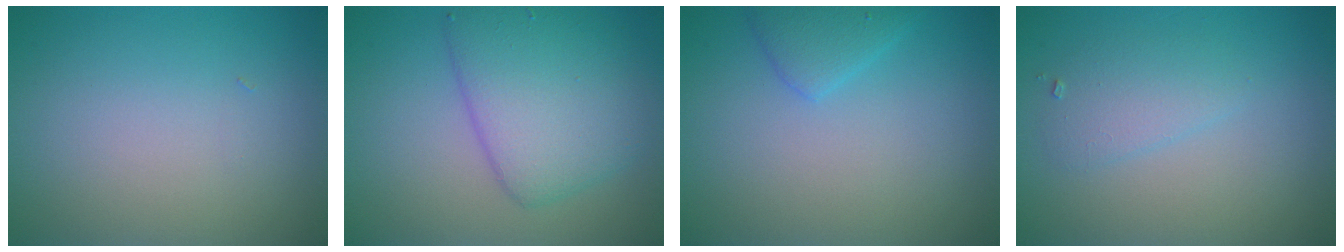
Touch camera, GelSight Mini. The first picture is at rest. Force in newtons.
{"total": 6.0, "press": 6.0, "slide": 0.2}
{"total": 2.0, "press": 2.0, "slide": 0.1}
{"total": 2.0, "press": 2.0, "slide": 0.1}